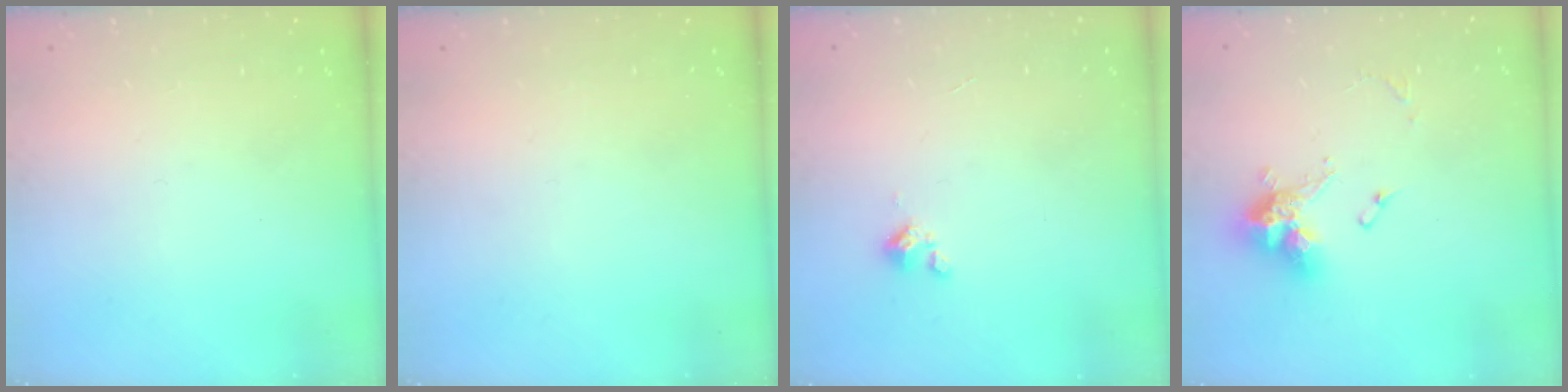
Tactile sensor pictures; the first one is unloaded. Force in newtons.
{"total": 0.0}
{"total": 0.9, "press": 0.9, "slide": 0.2}
{"total": 11.4, "press": 11.4, "slide": 0.9}